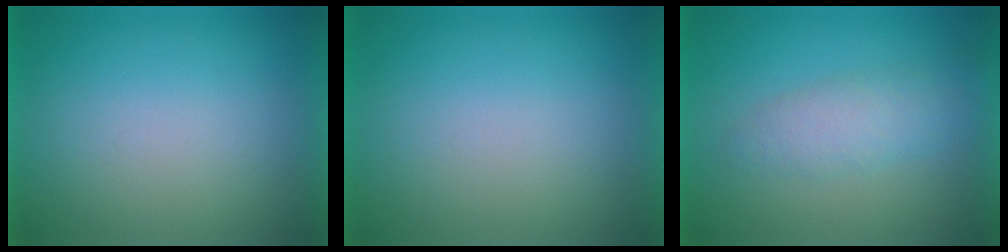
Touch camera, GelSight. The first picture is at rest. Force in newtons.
{"total": 0.0}
{"total": 3.1}